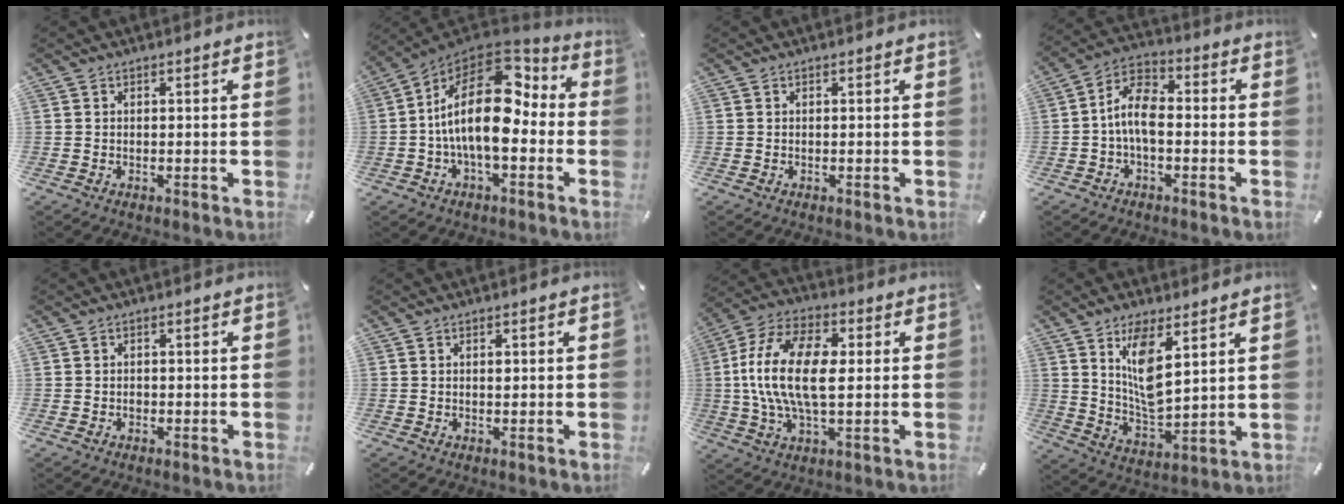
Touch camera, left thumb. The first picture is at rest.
{"total": 20.1, "force": [1.2, 10.4, 17.1], "torque": [-0.315, -0.014, 0.021]}
{"total": 0.0}
{"total": 8.8, "force": [-1.7, 5.2, 6.9], "torque": [-0.144, 0.016, -0.029]}
{"total": 0.8, "force": [-0.2, 0.7, 0.5], "torque": [-0.009, 0.003, -0.006]}
{"total": 0.7, "force": [0.2, 0.5, 0.5], "torque": [-0.002, -0.003, 0.002]}
{"total": 16.1, "force": [0.9, 8.2, 13.8], "torque": [-0.294, 0.002, 0.015]}
{"total": 10.8, "force": [6.1, 4.3, 7.7], "torque": [-0.157, -0.021, 0.109]}